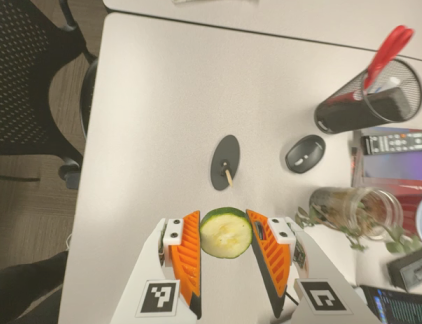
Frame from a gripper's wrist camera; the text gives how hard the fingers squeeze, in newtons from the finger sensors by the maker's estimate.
{"total": 8.3, "left": 8.2, "right": 8.4}